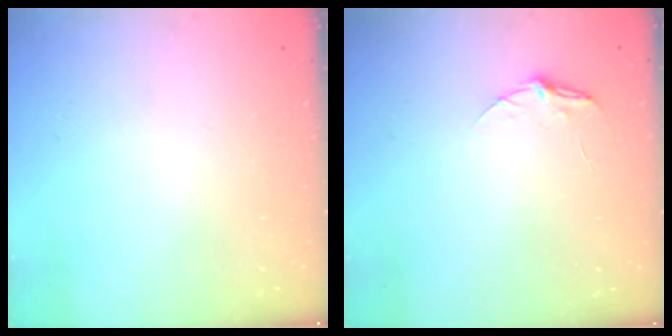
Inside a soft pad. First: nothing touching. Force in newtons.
{"total": 5.3, "press": 5.2, "slide": 0.6}